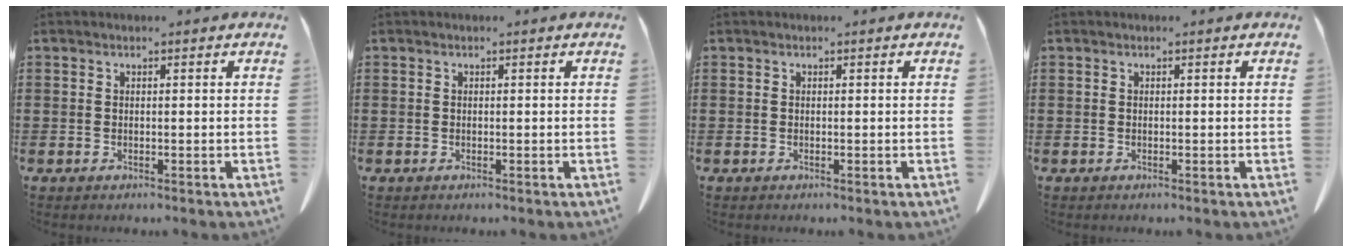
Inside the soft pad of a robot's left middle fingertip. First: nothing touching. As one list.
[{"total": 0.0}, {"total": 0.0}, {"total": 0.0}]